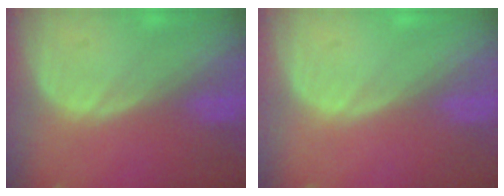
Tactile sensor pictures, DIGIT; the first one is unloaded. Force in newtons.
{"total": 0.0}